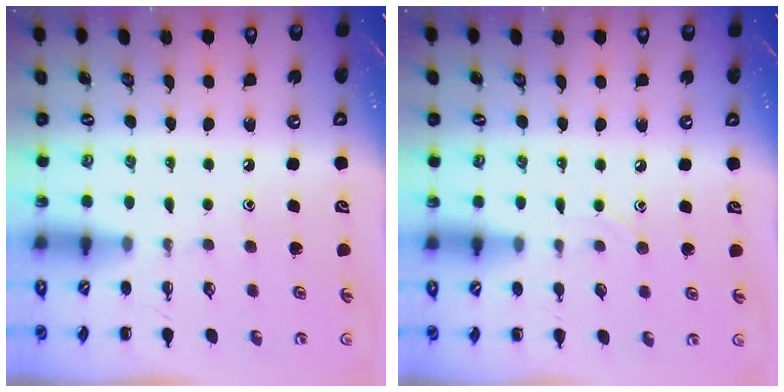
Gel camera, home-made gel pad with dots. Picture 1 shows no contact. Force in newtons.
{"total": 2.0, "press": 2.0, "slide": 0.6}